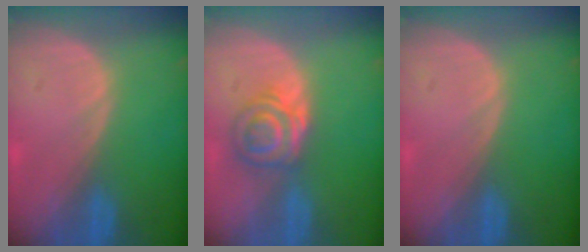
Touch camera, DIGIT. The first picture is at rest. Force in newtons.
{"total": 5.5, "press": 5.3, "slide": 1.8}
{"total": 0.0}